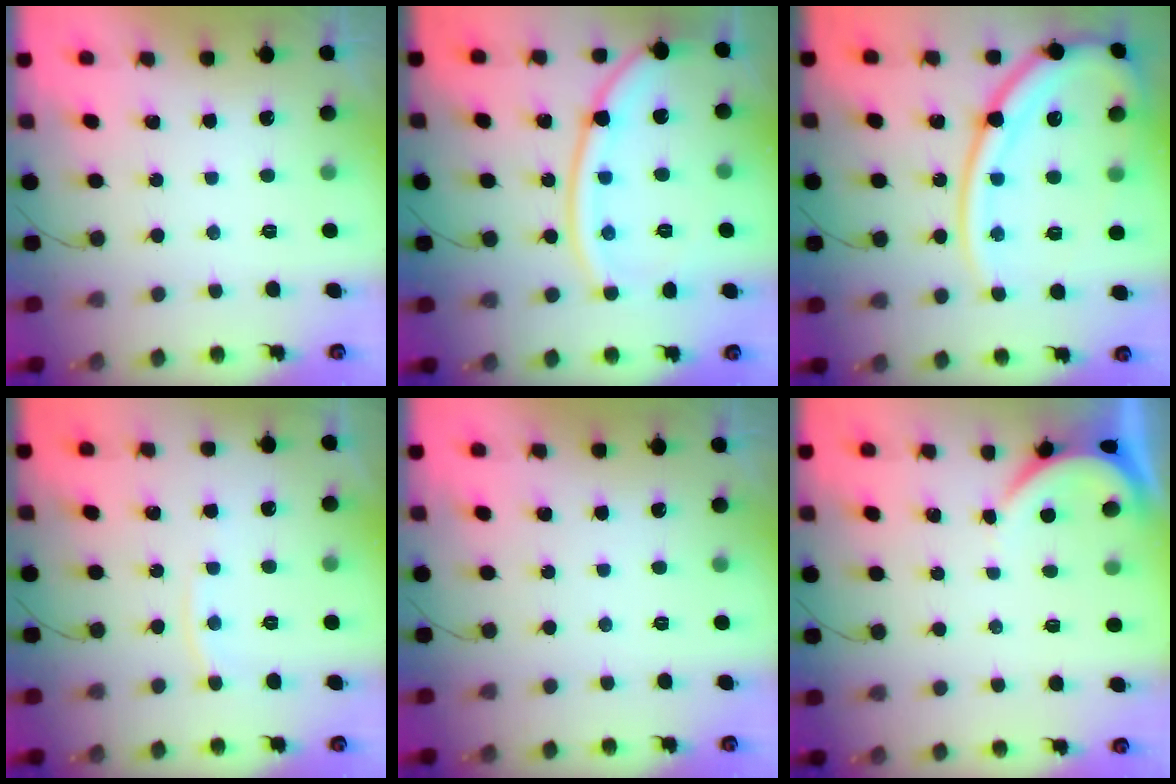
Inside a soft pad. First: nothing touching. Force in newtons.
{"total": 14.1, "press": 14.0, "slide": 0.8}
{"total": 20.1, "press": 20.0, "slide": 2.4}
{"total": 4.7, "press": 4.7, "slide": 0.4}
{"total": 0.0}
{"total": 2.9, "press": 2.8, "slide": 0.3}